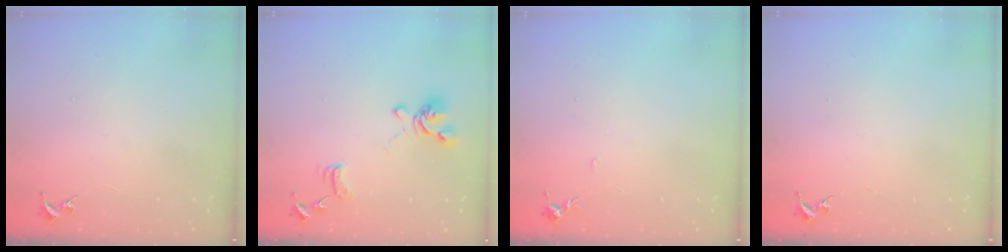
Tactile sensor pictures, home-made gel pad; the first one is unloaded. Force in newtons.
{"total": 13.1, "press": 13.0, "slide": 1.2}
{"total": 4.3, "press": 4.2, "slide": 0.6}
{"total": 0.0}